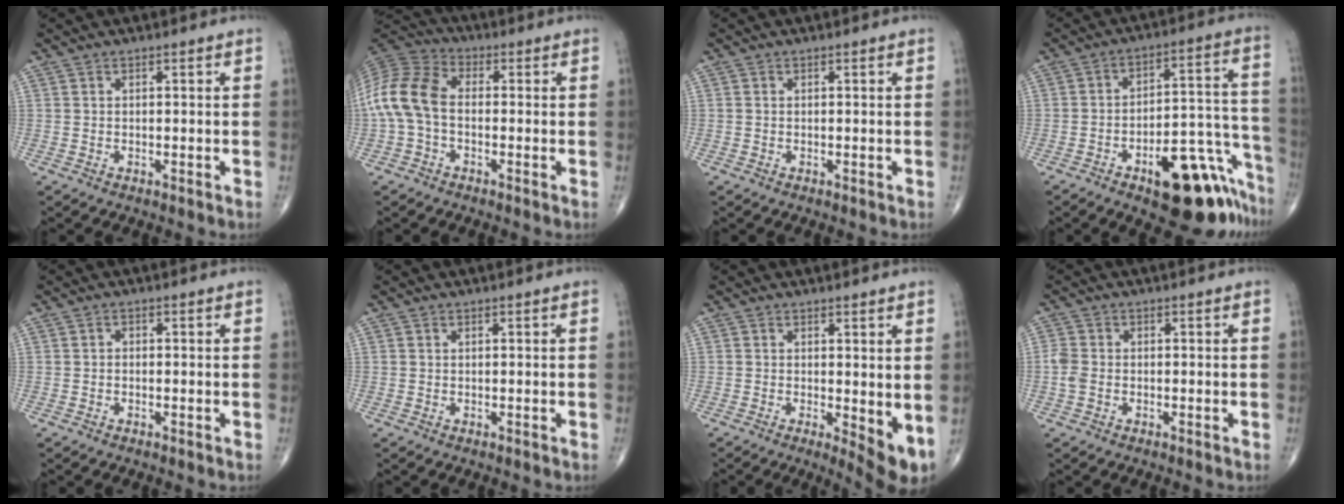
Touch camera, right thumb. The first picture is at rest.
{"total": 11.5, "force": [-1.1, 7.3, 8.7], "torque": [-0.185, 0.030, -0.034]}
{"total": 0.0}
{"total": 19.0, "force": [-11.4, 7.6, 13.2], "torque": [-0.094, 0.107, -0.155]}
{"total": 0.7, "force": [-0.2, 0.5, 0.3], "torque": [-0.001, 0.002, -0.006]}
{"total": 0.0}
{"total": 6.1, "force": [-0.1, 2.1, 5.7], "torque": [-0.077, -0.016, 0.002]}
{"total": 2.9, "force": [-0.6, 2.1, 1.9], "torque": [-0.050, 0.005, -0.015]}